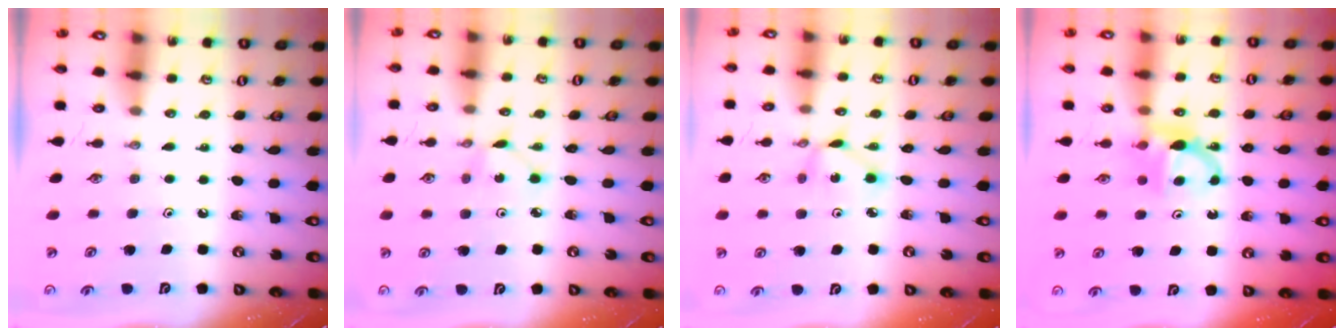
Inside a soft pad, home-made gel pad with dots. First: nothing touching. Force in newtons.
{"total": 2.2, "press": 2.2, "slide": 0.3}
{"total": 2.8, "press": 2.8, "slide": 0.1}
{"total": 7.2, "press": 7.2, "slide": 0.2}